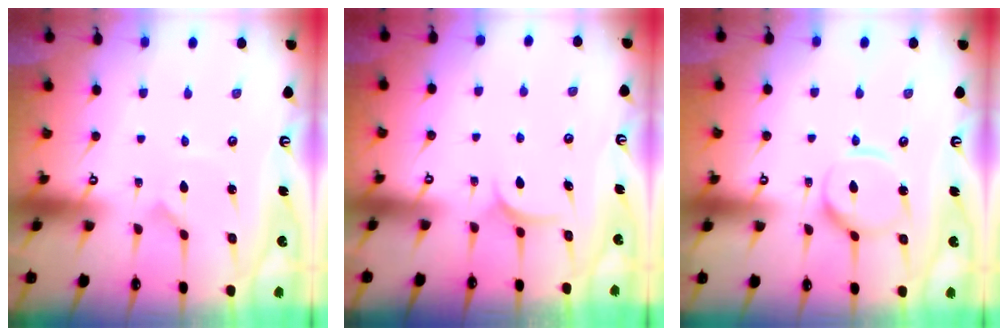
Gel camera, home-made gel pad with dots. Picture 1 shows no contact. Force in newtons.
{"total": 6.7, "press": 6.7, "slide": 0.4}
{"total": 9.4, "press": 9.4, "slide": 0.8}